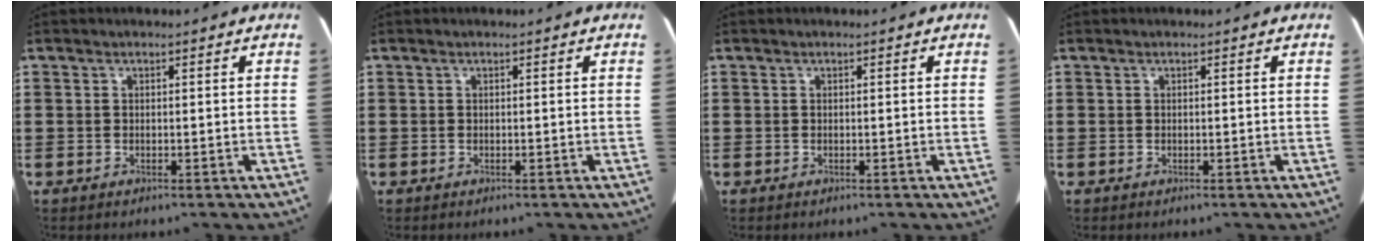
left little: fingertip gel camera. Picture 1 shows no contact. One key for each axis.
{"total": 0.0}
{"total": 0.0}
{"total": 0.0}